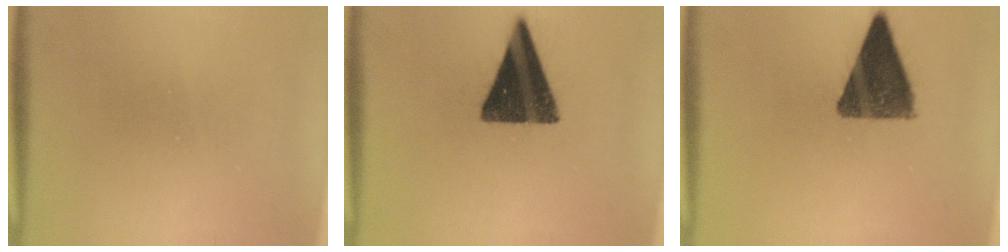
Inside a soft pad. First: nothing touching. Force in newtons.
{"total": 15.1}
{"total": 10.9}